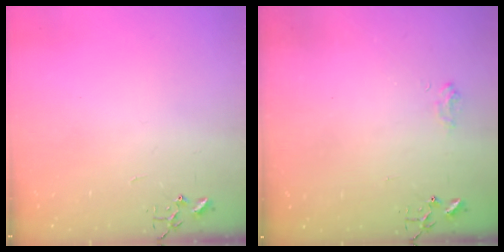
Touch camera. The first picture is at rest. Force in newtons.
{"total": 6.9, "press": 6.9, "slide": 0.7}